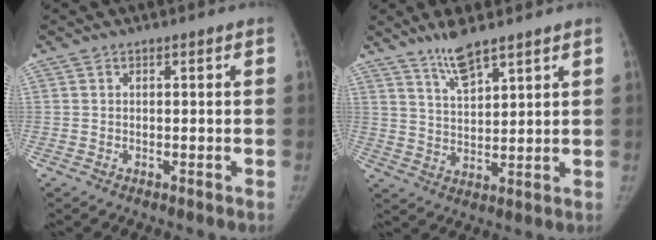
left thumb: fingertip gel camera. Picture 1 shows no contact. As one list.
[{"total": 6.8, "force": [5.3, 1.4, 4.0], "torque": [-0.064, -0.033, 0.104]}]